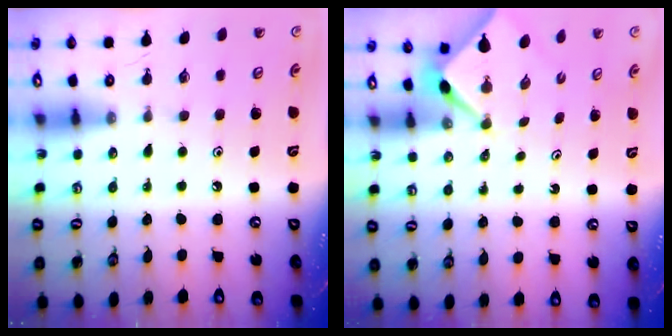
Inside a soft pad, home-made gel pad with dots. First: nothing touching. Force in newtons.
{"total": 2.2, "press": 2.2, "slide": 0.2}